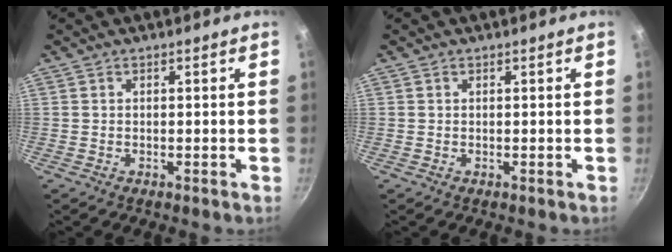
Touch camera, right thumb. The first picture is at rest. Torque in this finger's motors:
{"motor_torque": [0.44, 0.39, -0.22, 0.24, 0.06]}